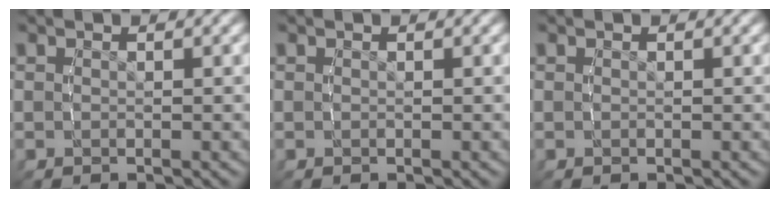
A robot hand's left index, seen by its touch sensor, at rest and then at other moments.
{"total": 0.0}
{"total": 0.0}